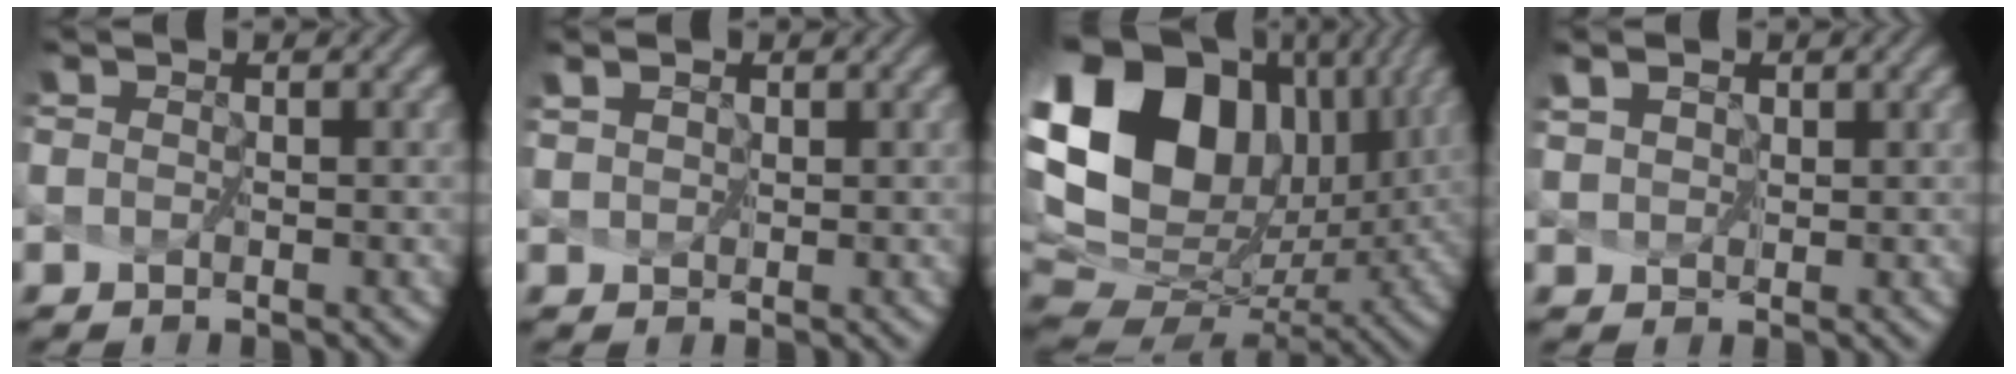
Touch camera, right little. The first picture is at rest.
{"total": 1.6, "force": [1.2, 0.9, 0.6], "torque": [-0.008, 0.009, 0.011]}
{"total": 19.7, "force": [6.3, 13.8, 12.6], "torque": [-0.261, 0.016, 0.142]}
{"total": 3.6, "force": [2.3, 2.1, 1.7], "torque": [-0.038, 0.014, 0.023]}